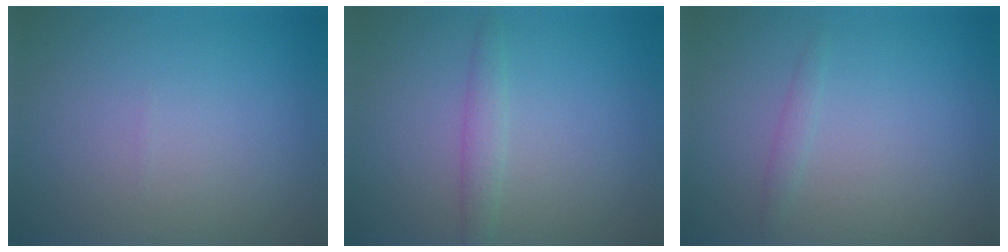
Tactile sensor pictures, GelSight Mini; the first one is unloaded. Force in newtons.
{"total": 1.6, "press": 1.6, "slide": 0.0}
{"total": 0.9, "press": 0.9, "slide": 0.0}